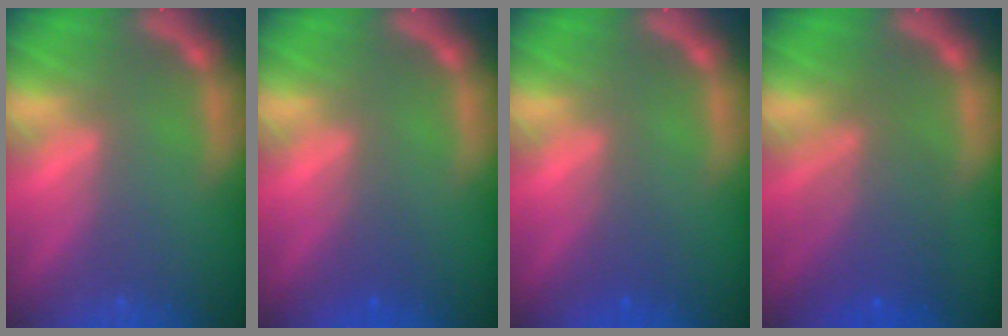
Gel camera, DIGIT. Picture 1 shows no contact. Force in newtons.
{"total": 1.5}
{"total": 1.5}
{"total": 5.5}